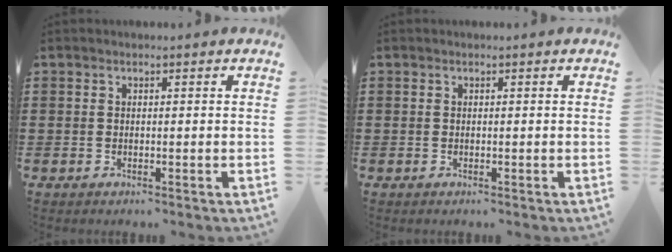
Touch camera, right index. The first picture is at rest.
{"total": 0.0}